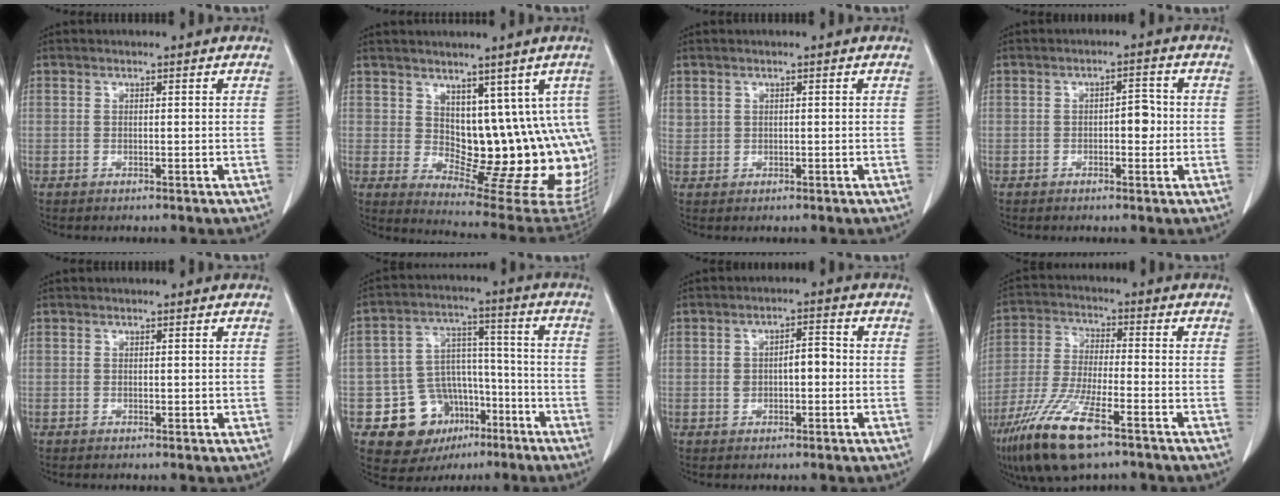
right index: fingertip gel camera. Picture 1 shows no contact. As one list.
[{"total": 14.0, "force": [4.0, 7.4, 11.2], "torque": [-0.122, -0.005, 0.076]}, {"total": 1.2, "force": [0.7, 1.0, 0.1], "torque": [0.009, 0.006, 0.011]}, {"total": 3.2, "force": [-0.3, 1.5, 2.8], "torque": [-0.034, 0.006, -0.004]}, {"total": 0.6, "force": [0.3, 0.4, 0.3], "torque": [0.004, 0.000, 0.003]}, {"total": 12.4, "force": [-5.9, 9.8, 4.7], "torque": [-0.067, 0.046, -0.079]}, {"total": 4.4, "force": [-0.1, 2.1, 3.9], "torque": [-0.067, 0.017, 0.003]}, {"total": 13.3, "force": [-8.1, 2.6, 10.1], "torque": [-0.208, -0.028, -0.148]}]